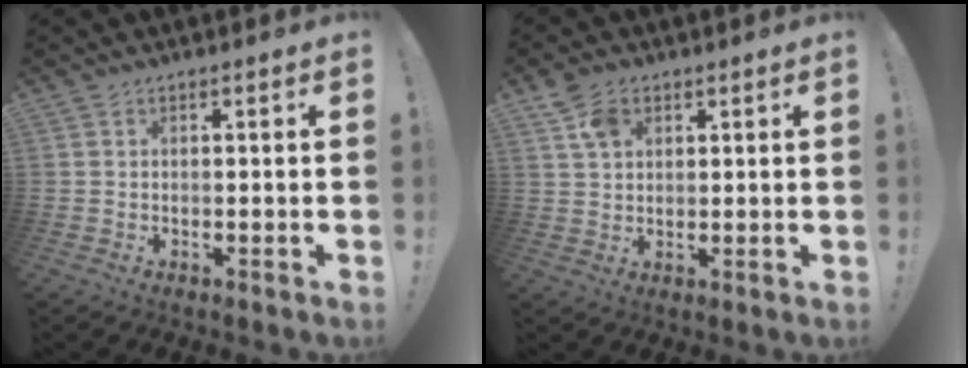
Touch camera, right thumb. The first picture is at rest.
{"total": 6.5, "force": [3.3, 4.7, 3.1], "torque": [-0.050, -0.005, 0.064]}